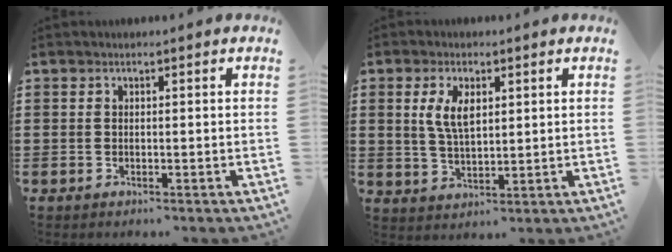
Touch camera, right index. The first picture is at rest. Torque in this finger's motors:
{"motor_torque": [0.34, 0.10, 0.39, 0.12]}